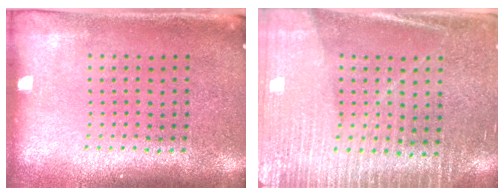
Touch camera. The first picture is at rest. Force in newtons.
{"total": 3.3, "press": 3.0, "slide": 1.2}